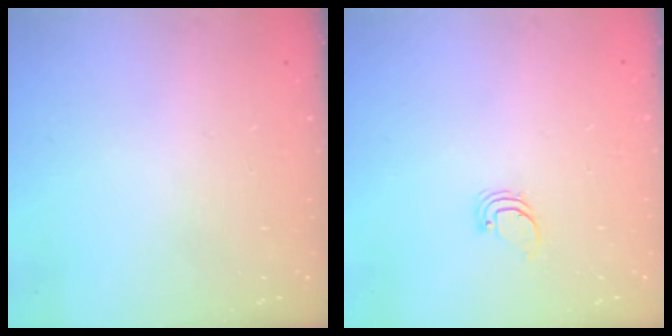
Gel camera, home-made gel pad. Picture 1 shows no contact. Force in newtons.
{"total": 0.9, "press": 0.9, "slide": 0.1}